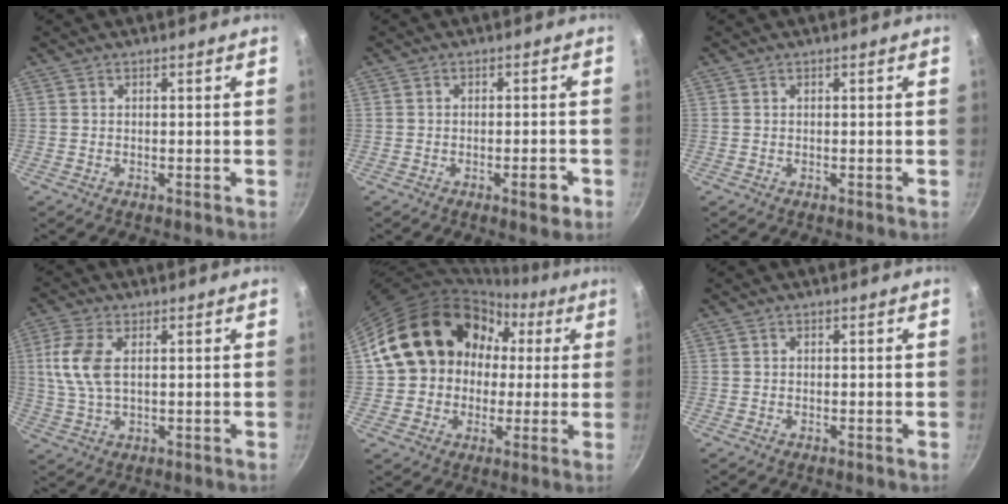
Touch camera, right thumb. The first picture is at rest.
{"total": 3.3, "force": [-1.6, 1.2, 2.7], "torque": [-0.026, 0.014, -0.019]}
{"total": 0.0}
{"total": 8.6, "force": [1.7, 4.5, 7.1], "torque": [-0.151, 0.006, 0.034]}
{"total": 19.3, "force": [2.7, 16.3, 9.8], "torque": [-0.133, 0.055, 0.046]}
{"total": 0.0}